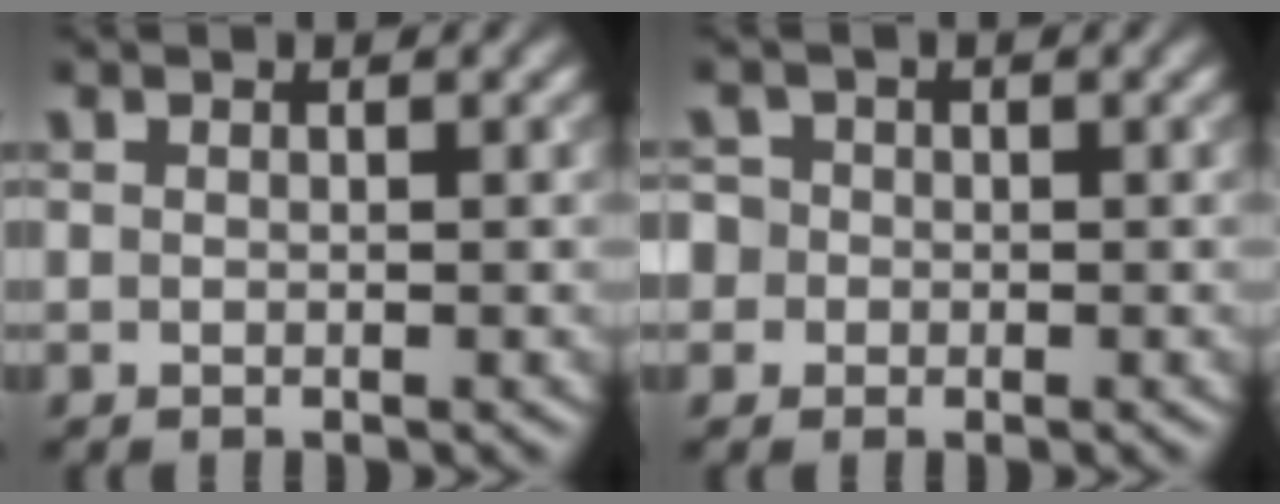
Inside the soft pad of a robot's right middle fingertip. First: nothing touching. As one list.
[{"total": 3.4, "force": [-0.1, 3.2, 1.0], "torque": [-0.004, 0.024, -0.028]}]